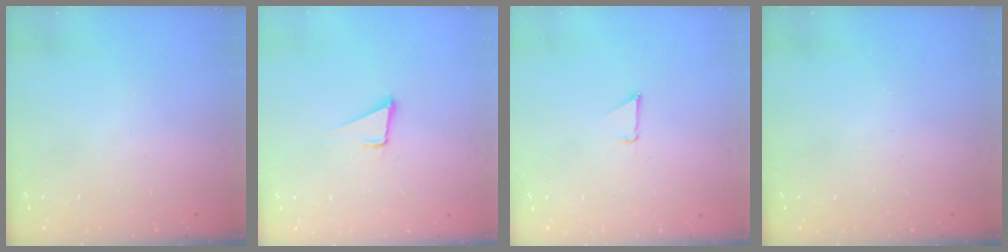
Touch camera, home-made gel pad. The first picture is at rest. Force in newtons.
{"total": 3.6, "press": 2.8, "slide": 2.3}
{"total": 0.9, "press": 0.9, "slide": 0.1}
{"total": 0.0}